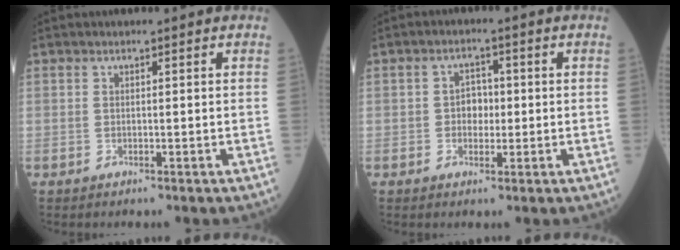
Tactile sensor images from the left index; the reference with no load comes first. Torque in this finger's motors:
{"motor_torque": [0.02, 0.00, 0.00, 0.01]}